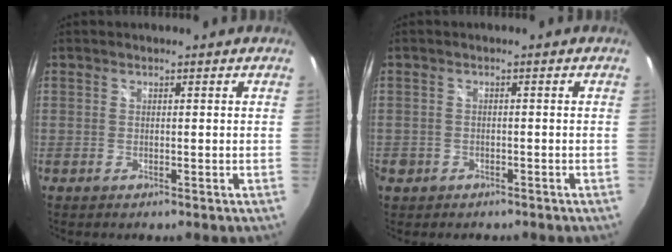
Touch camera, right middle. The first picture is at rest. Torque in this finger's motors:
{"motor_torque": [-0.10, -0.33, 0.03, 0.01]}